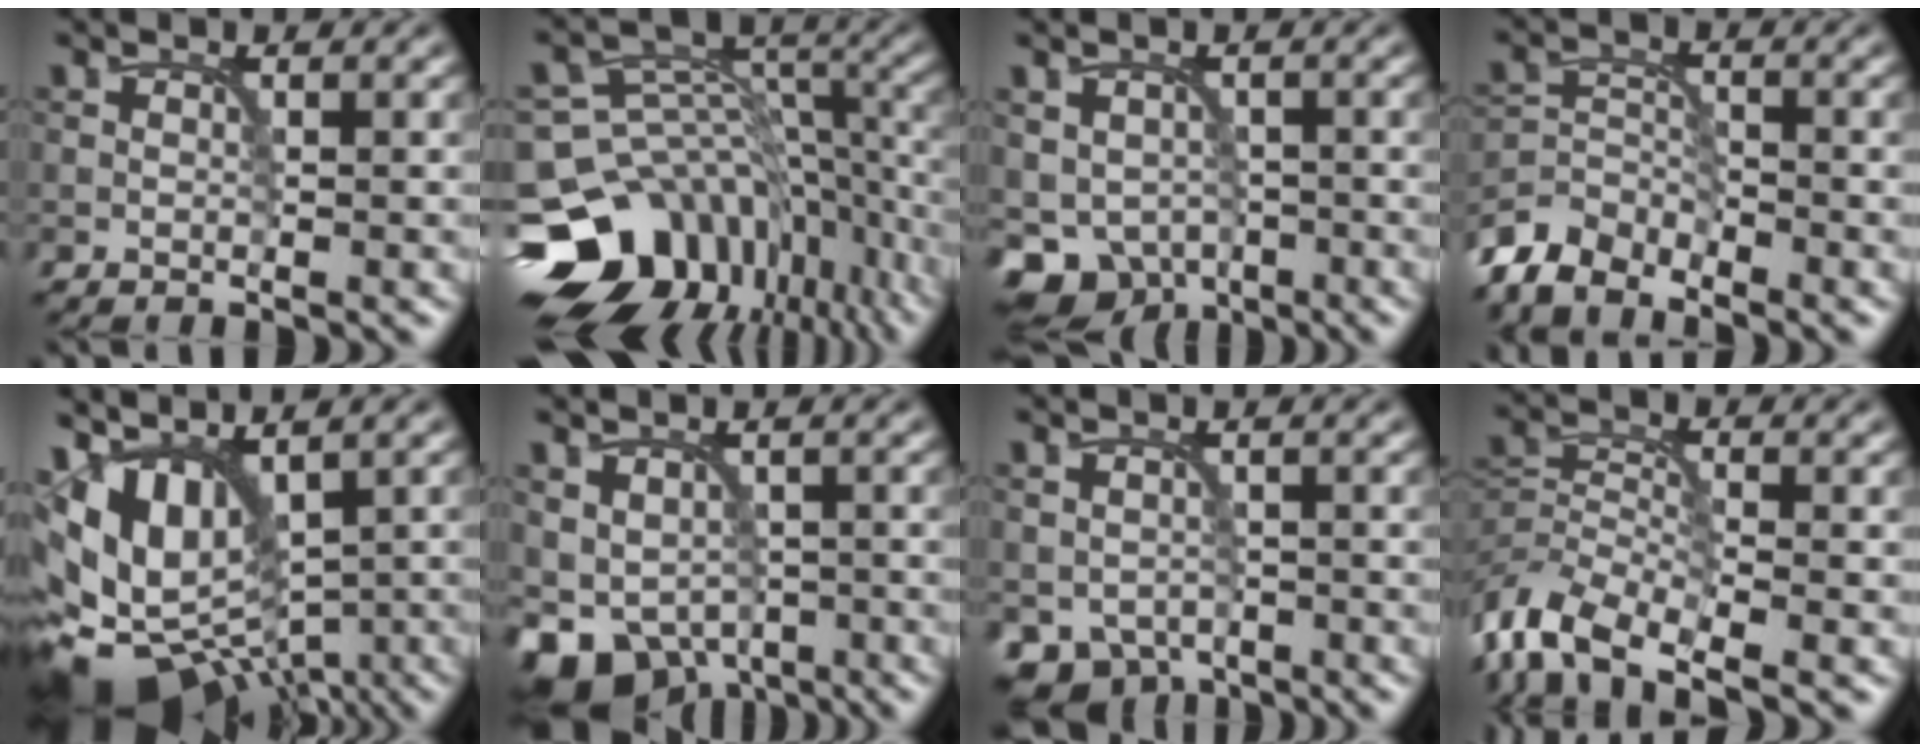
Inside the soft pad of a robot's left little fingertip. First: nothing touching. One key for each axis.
{"total": 14.9, "fx": -8.8, "fy": 10.6, "fz": 5.8, "tx": -0.147, "ty": 0.007, "tz": -0.137}
{"total": 5.1, "fx": -1.9, "fy": 4.1, "fz": 2.4, "tx": -0.040, "ty": -0.013, "tz": -0.029}
{"total": 4.3, "fx": -4.0, "fy": 1.4, "fz": 1.0, "tx": -0.019, "ty": -0.005, "tz": -0.090}
{"total": 11.6, "fx": -1.7, "fy": 7.0, "fz": 9.1, "tx": -0.149, "ty": 0.001, "tz": -0.006}
{"total": 5.7, "fx": -2.1, "fy": 4.3, "fz": 3.2, "tx": -0.058, "ty": -0.015, "tz": -0.030}
{"total": 3.7, "fx": -2.0, "fy": 2.6, "fz": 1.5, "tx": -0.022, "ty": -0.017, "tz": -0.030}
{"total": 7.1, "fx": -5.0, "fy": 2.8, "fz": 4.2, "tx": -0.084, "ty": -0.004, "tz": -0.109}